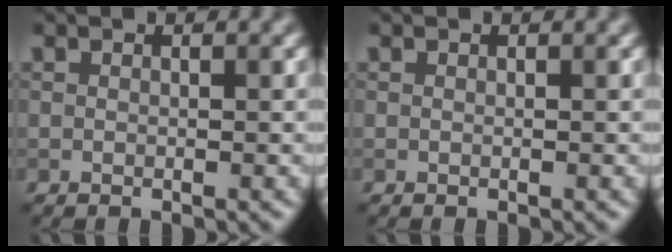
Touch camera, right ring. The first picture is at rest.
{"total": 0.0}